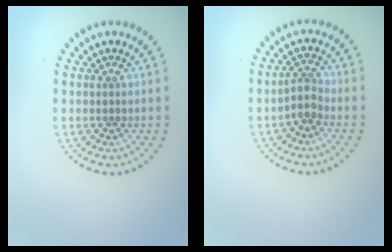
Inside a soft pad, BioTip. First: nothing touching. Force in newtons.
{"total": 1.8, "press": 1.5, "slide": 1.1}